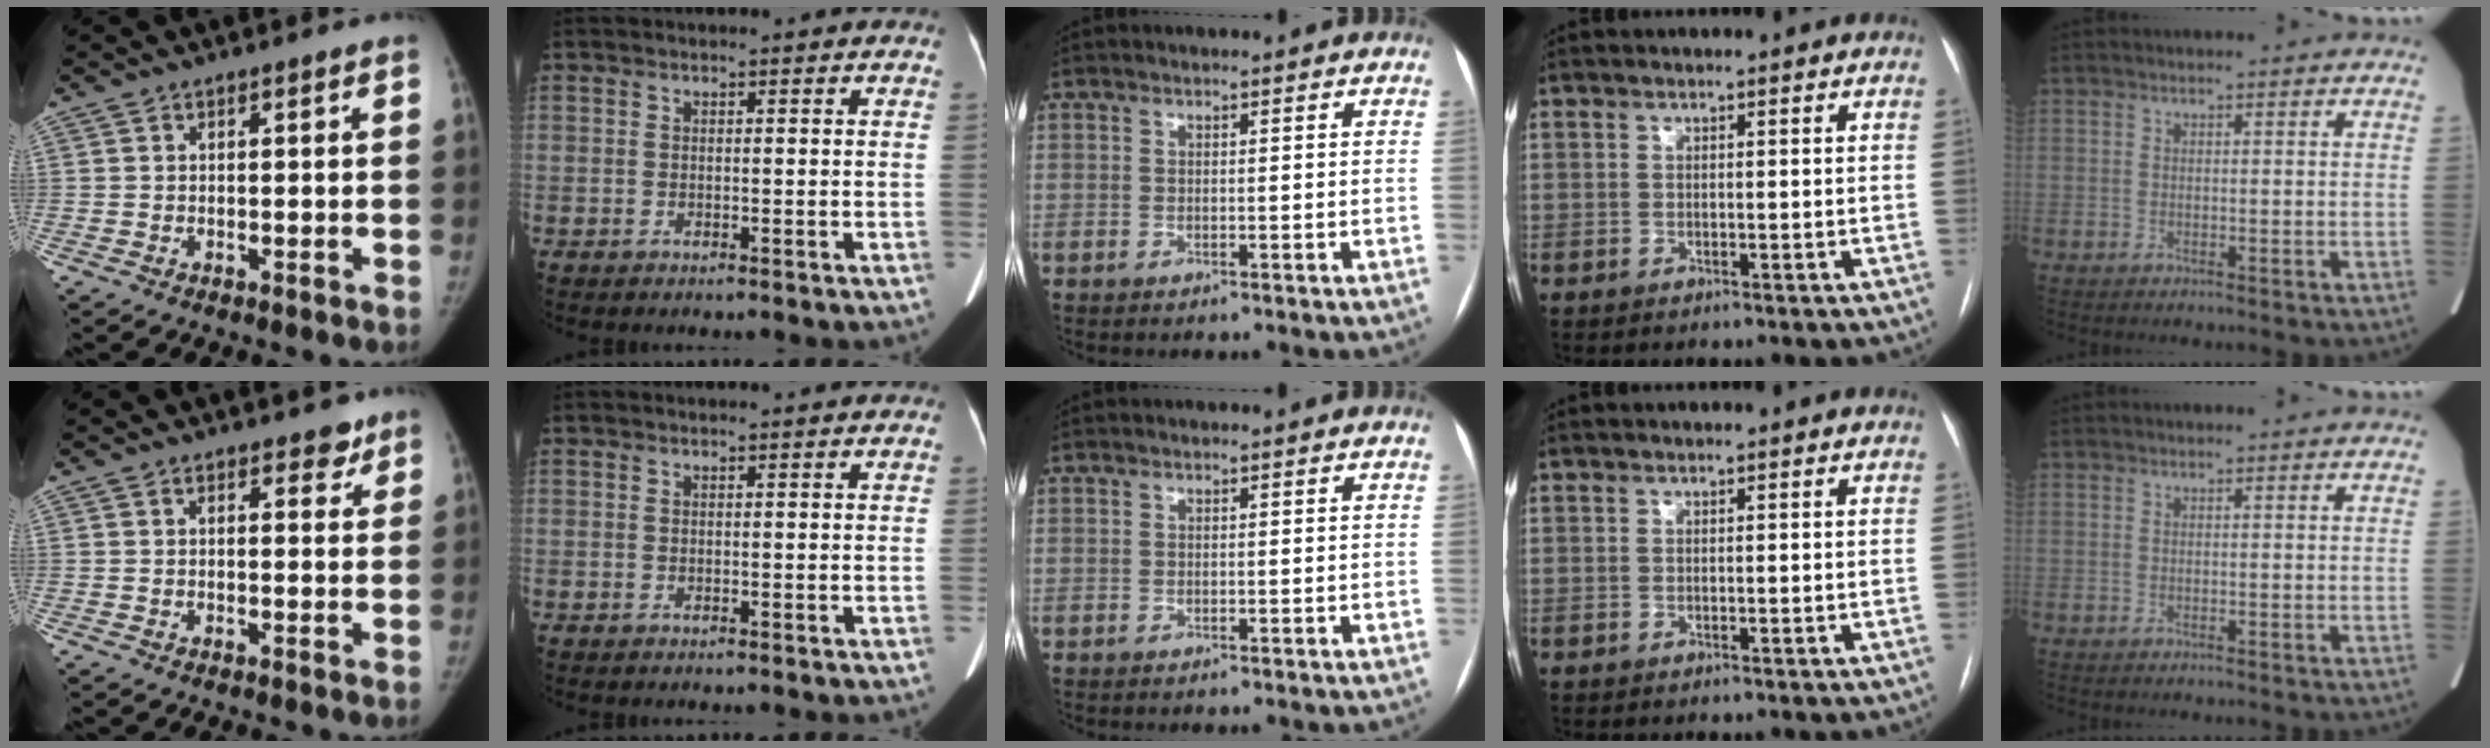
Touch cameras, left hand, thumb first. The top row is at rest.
{"thumb": {"total": 2.8, "force": [1.9, 1.5, 1.3], "torque": [0.010, -0.011, 0.019]}, "index": {"total": 0.6, "force": [0.6, 0.1, 0.1], "torque": [-0.007, 0.005, 0.007]}}